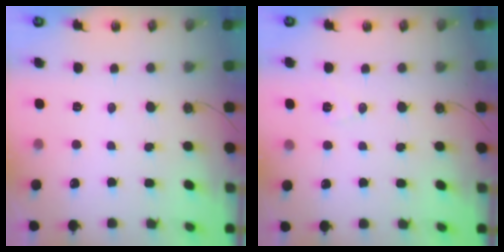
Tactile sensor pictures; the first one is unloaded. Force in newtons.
{"total": 6.2, "press": 4.4, "slide": 4.4}